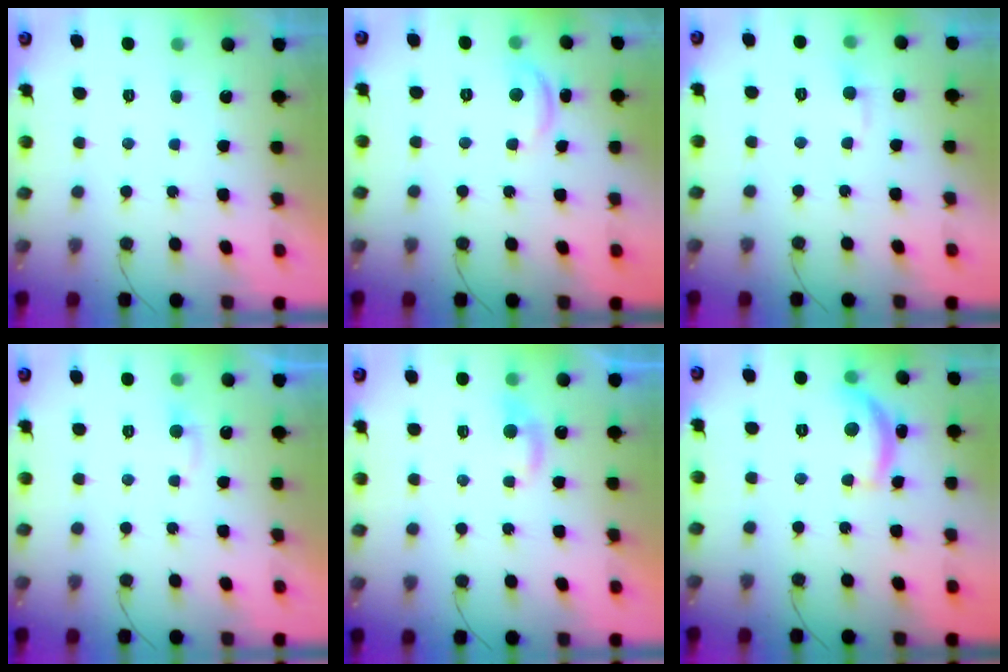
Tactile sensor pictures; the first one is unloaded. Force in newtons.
{"total": 5.7, "press": 5.6, "slide": 0.5}
{"total": 3.8, "press": 3.7, "slide": 0.5}
{"total": 3.8, "press": 3.7, "slide": 0.4}
{"total": 5.4, "press": 5.4, "slide": 0.6}
{"total": 11.4, "press": 11.4, "slide": 0.6}